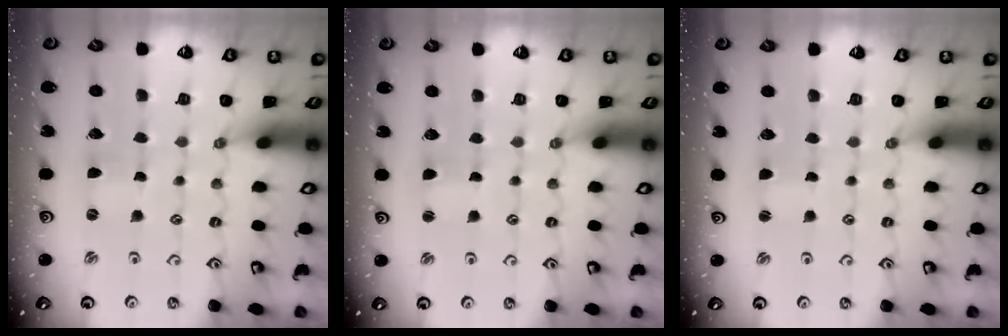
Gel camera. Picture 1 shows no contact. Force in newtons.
{"total": 0.7, "press": 0.7, "slide": 0.1}
{"total": 0.0}